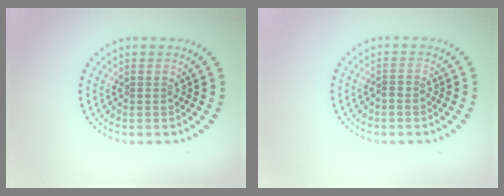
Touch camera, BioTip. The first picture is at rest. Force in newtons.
{"total": 0.6, "press": 0.3, "slide": 0.5}